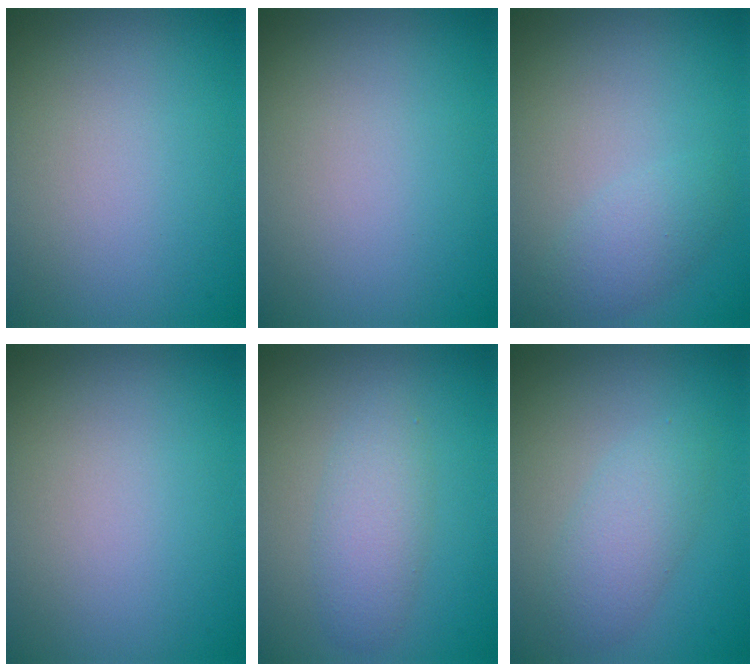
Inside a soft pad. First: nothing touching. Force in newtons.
{"total": 0.0}
{"total": 2.1, "press": 2.1, "slide": 0.0}
{"total": 0.0}
{"total": 2.9, "press": 2.9, "slide": 0.1}
{"total": 3.0, "press": 3.0, "slide": 0.1}